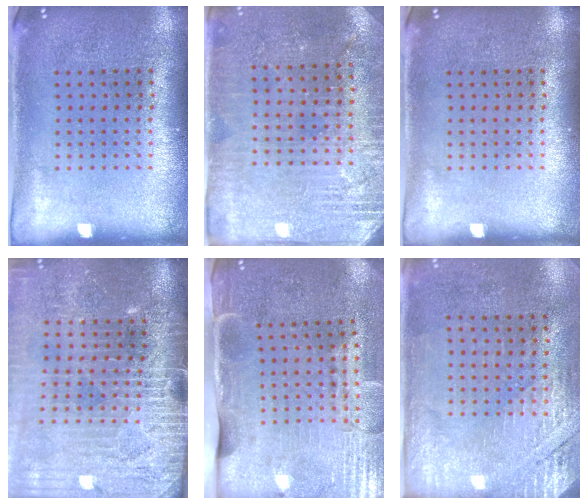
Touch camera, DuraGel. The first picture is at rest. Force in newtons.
{"total": 2.9, "press": 2.8, "slide": 0.6}
{"total": 0.0}
{"total": 4.2, "press": 3.6, "slide": 2.0}
{"total": 4.3, "press": 3.6, "slide": 2.4}
{"total": 2.7, "press": 2.4, "slide": 1.2}